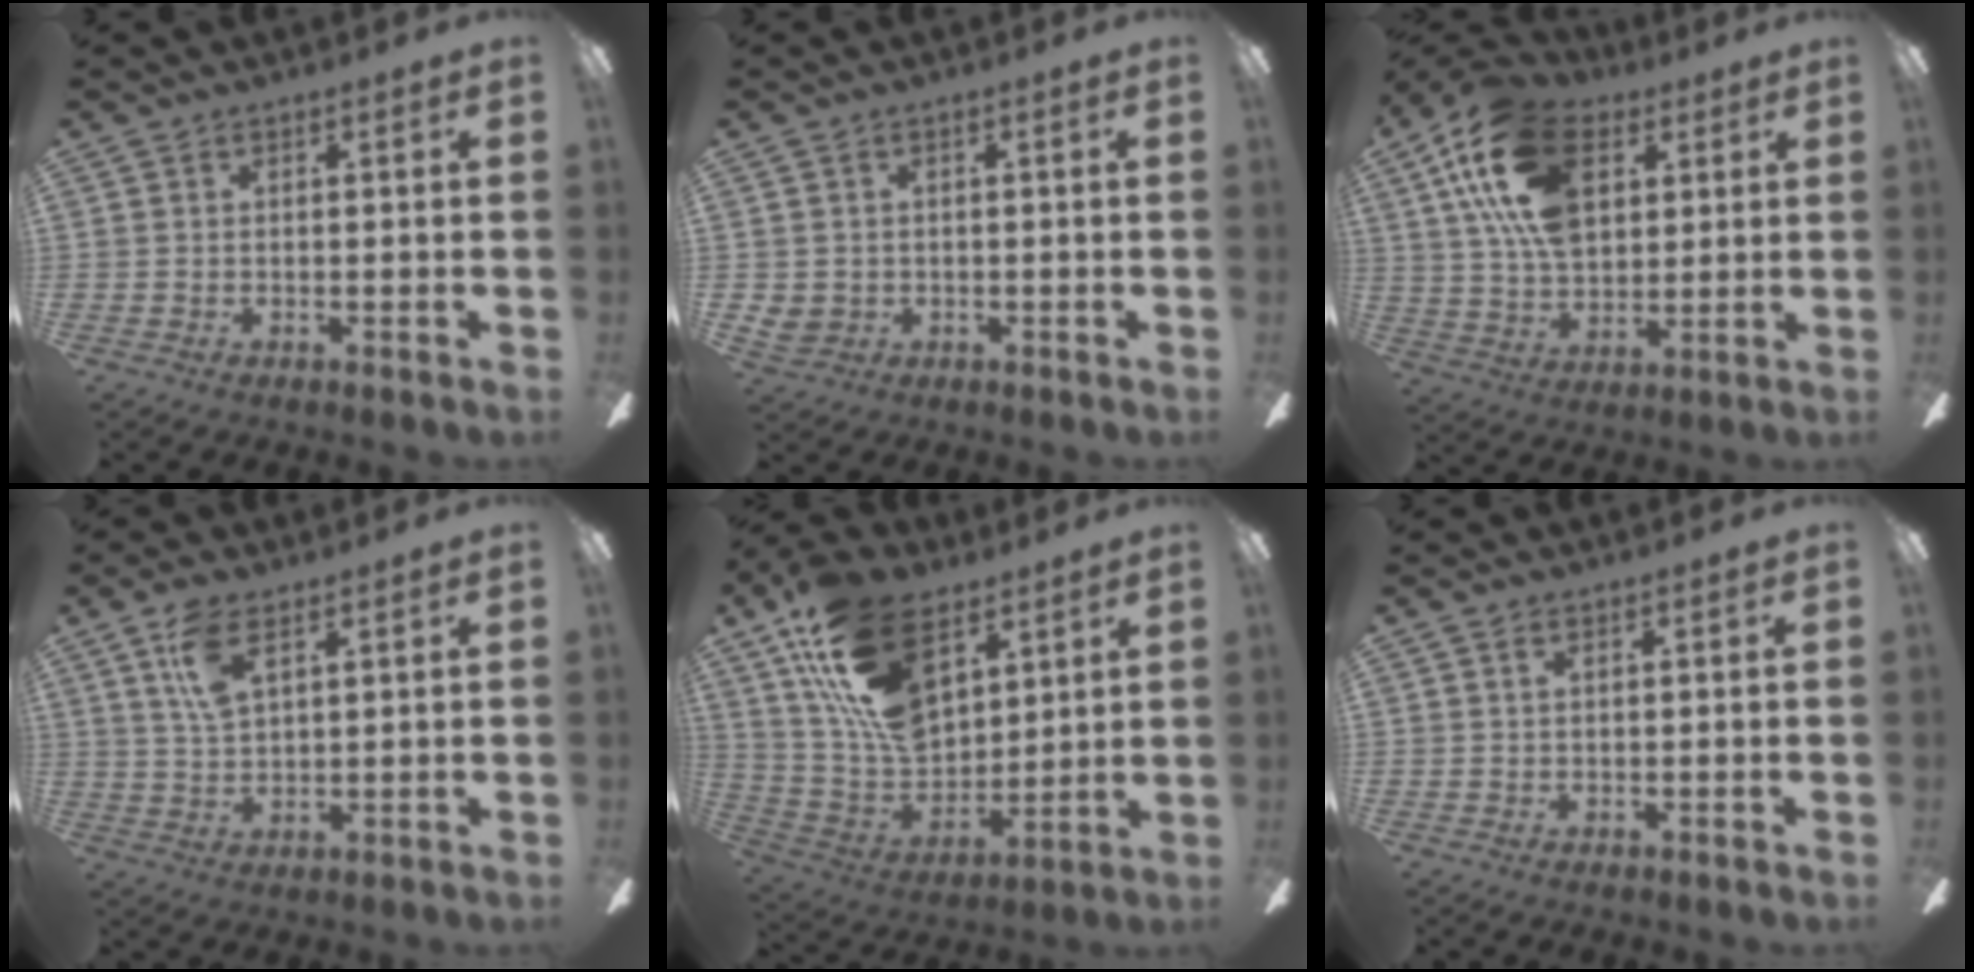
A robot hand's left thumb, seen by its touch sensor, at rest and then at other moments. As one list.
[{"total": 2.7, "force": [0.1, 2.5, 0.9], "torque": [-0.017, 0.005, 0.003]}, {"total": 20.6, "force": [8.7, 12.6, 13.8], "torque": [-0.283, -0.009, 0.153]}, {"total": 8.2, "force": [4.4, 3.8, 5.8], "torque": [-0.116, 0.001, 0.080]}, {"total": 21.5, "force": [11.0, 12.5, 13.6], "torque": [-0.275, -0.049, 0.200]}, {"total": 1.1, "force": [0.5, 0.5, 0.8], "torque": [-0.017, 0.004, 0.009]}]